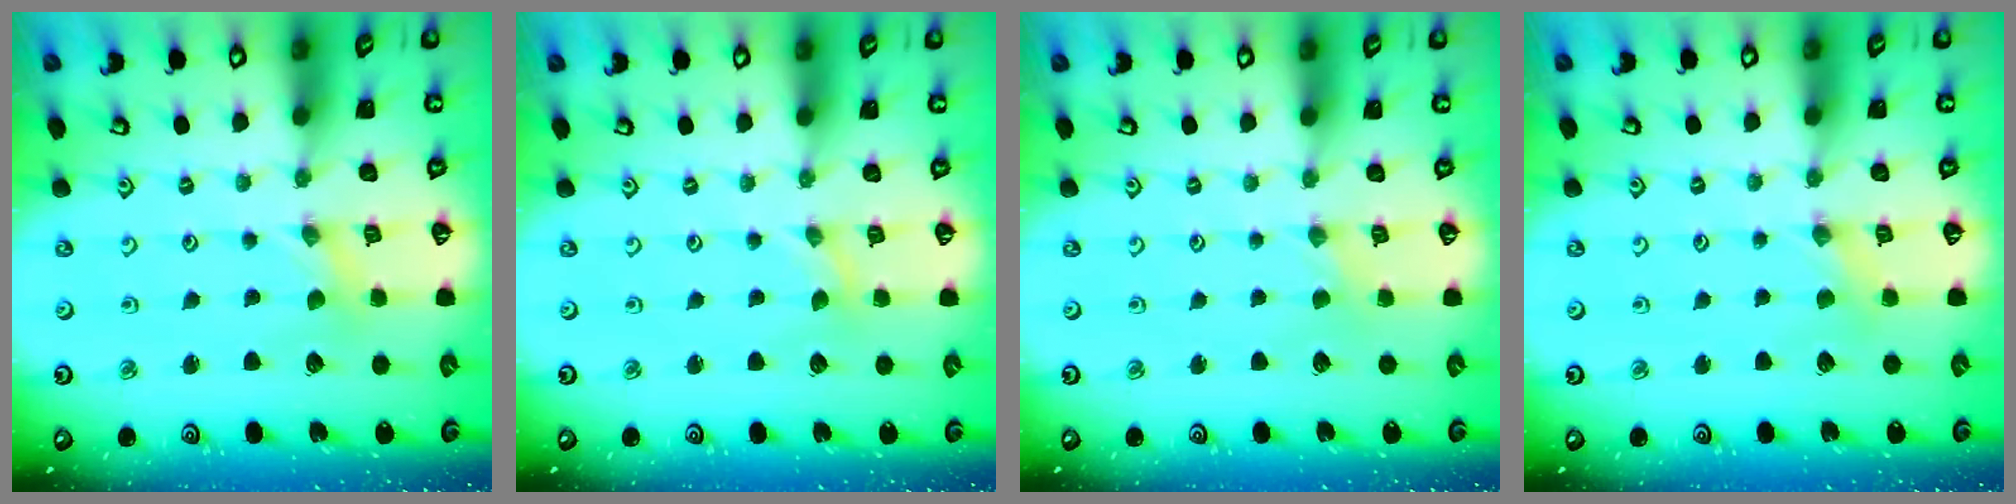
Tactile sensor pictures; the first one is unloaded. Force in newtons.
{"total": 0.0}
{"total": 0.0}
{"total": 2.5, "press": 2.4, "slide": 0.4}